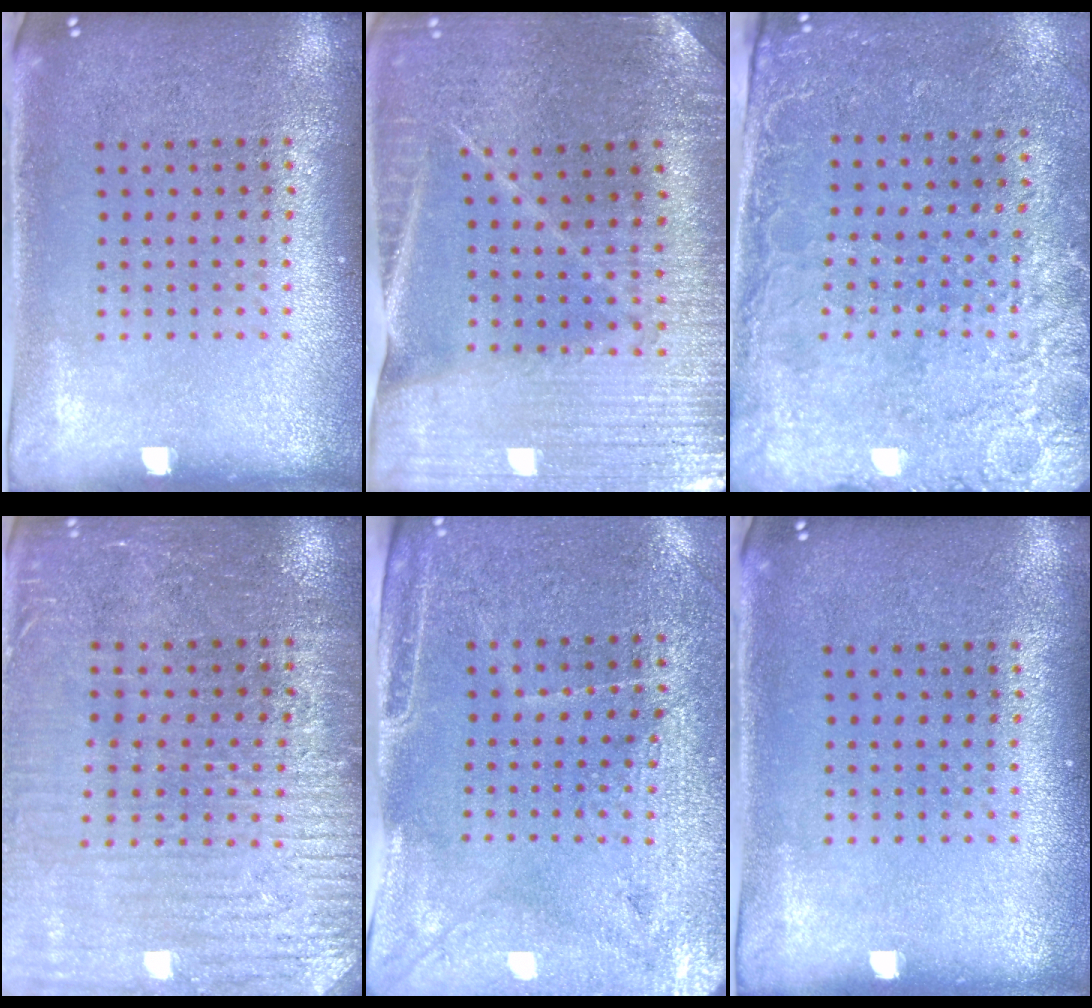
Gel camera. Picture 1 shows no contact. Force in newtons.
{"total": 3.0, "press": 3.0, "slide": 0.3}
{"total": 2.6, "press": 2.3, "slide": 1.3}
{"total": 3.1, "press": 3.0, "slide": 0.9}
{"total": 3.0, "press": 2.8, "slide": 1.3}
{"total": 0.0}